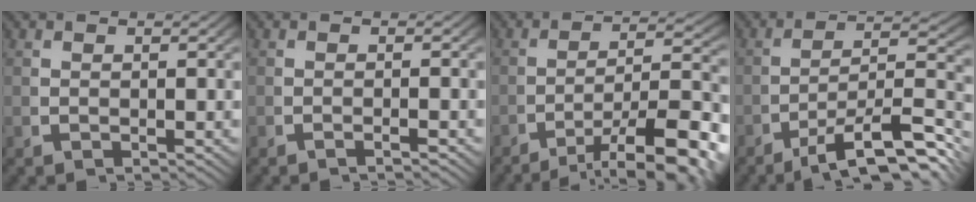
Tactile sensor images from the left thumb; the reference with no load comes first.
{"total": 0.9, "force": [-0.8, -0.1, 0.4], "torque": [-0.007, 0.005, -0.018]}
{"total": 11.1, "force": [-4.8, 5.2, 8.5], "torque": [-0.131, -0.043, -0.049]}
{"total": 9.6, "force": [-4.3, 4.5, 7.3], "torque": [-0.120, -0.032, -0.047]}